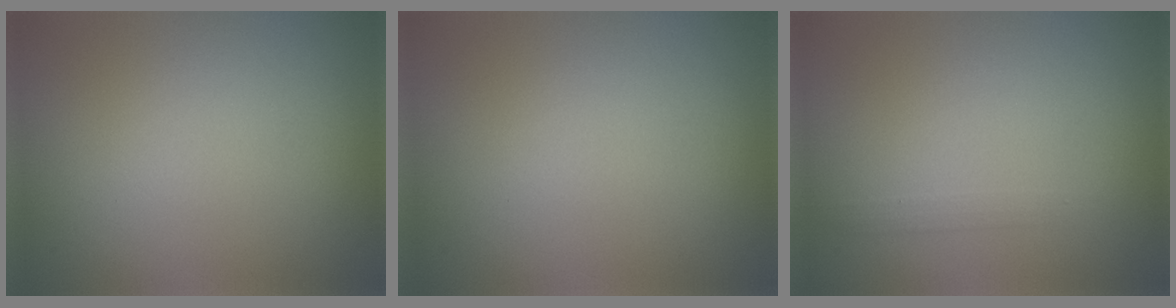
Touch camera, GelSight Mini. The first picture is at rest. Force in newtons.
{"total": 0.0}
{"total": 0.9, "press": 0.9, "slide": 0.1}